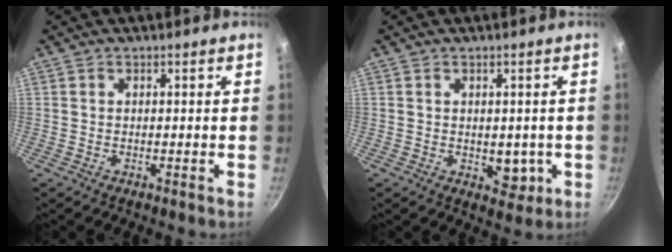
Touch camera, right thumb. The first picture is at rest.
{"total": 4.4, "force": [-0.5, 3.1, 3.1], "torque": [-0.012, 0.000, 0.000]}